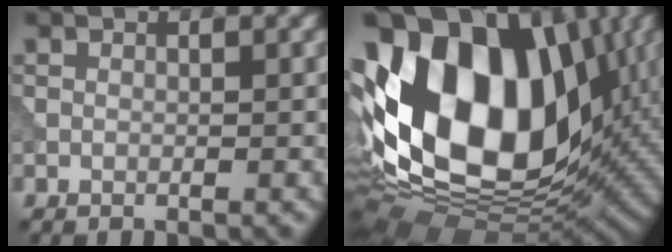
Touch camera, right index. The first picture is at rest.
{"total": 19.0, "force": [3.3, 12.1, 14.3], "torque": [-0.287, 0.022, 0.053]}